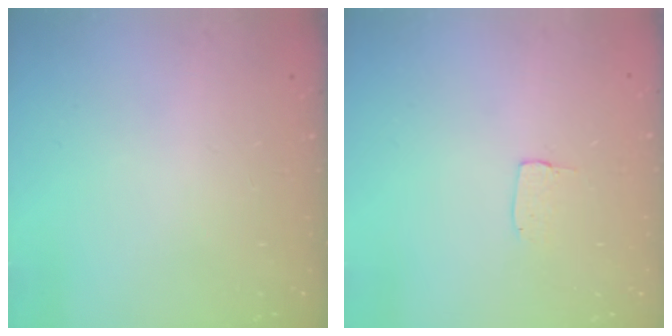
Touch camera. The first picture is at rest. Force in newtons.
{"total": 3.1, "press": 3.1, "slide": 0.2}